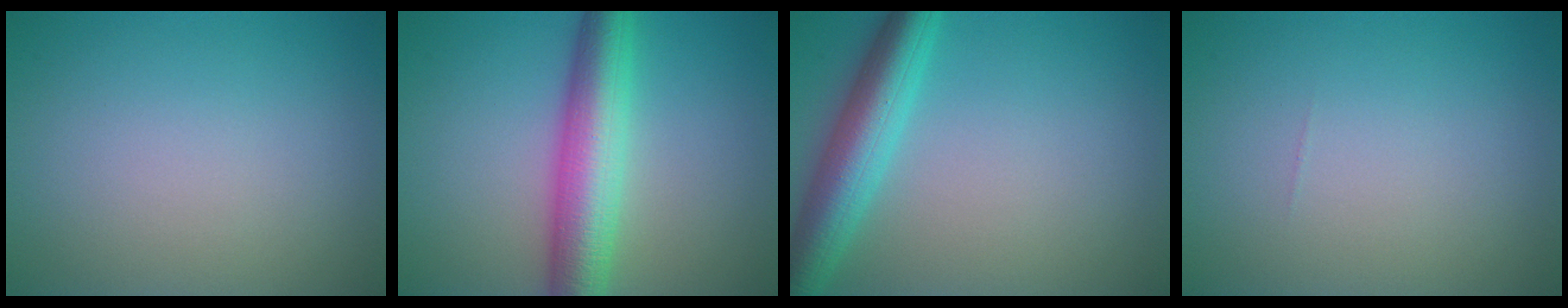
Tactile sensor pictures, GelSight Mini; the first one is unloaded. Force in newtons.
{"total": 7.2, "press": 7.2, "slide": 0.1}
{"total": 5.9, "press": 5.9, "slide": 0.2}
{"total": 0.0}